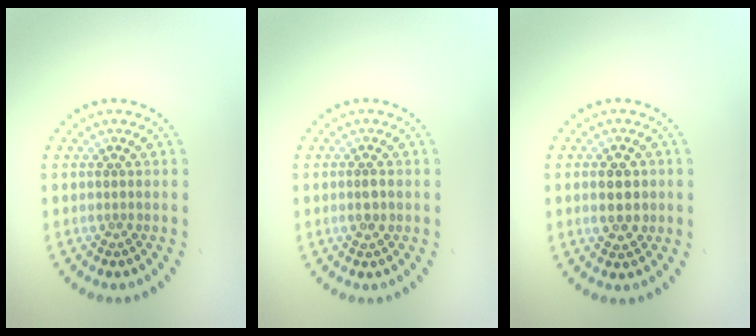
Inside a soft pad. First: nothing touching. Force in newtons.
{"total": 1.3, "press": 1.2, "slide": 0.6}
{"total": 3.1, "press": 3.1, "slide": 0.1}